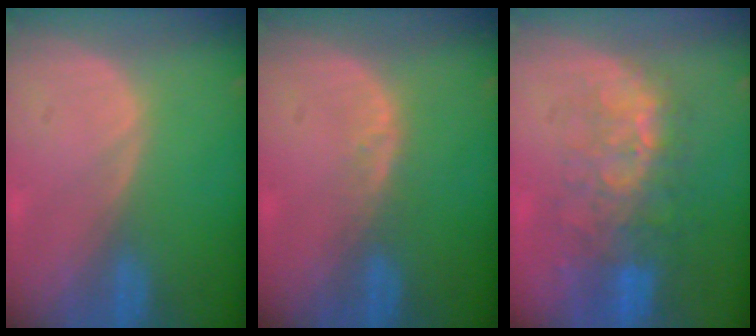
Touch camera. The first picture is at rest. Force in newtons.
{"total": 1.7, "press": 1.7, "slide": 0.1}
{"total": 10.0, "press": 8.4, "slide": 5.3}